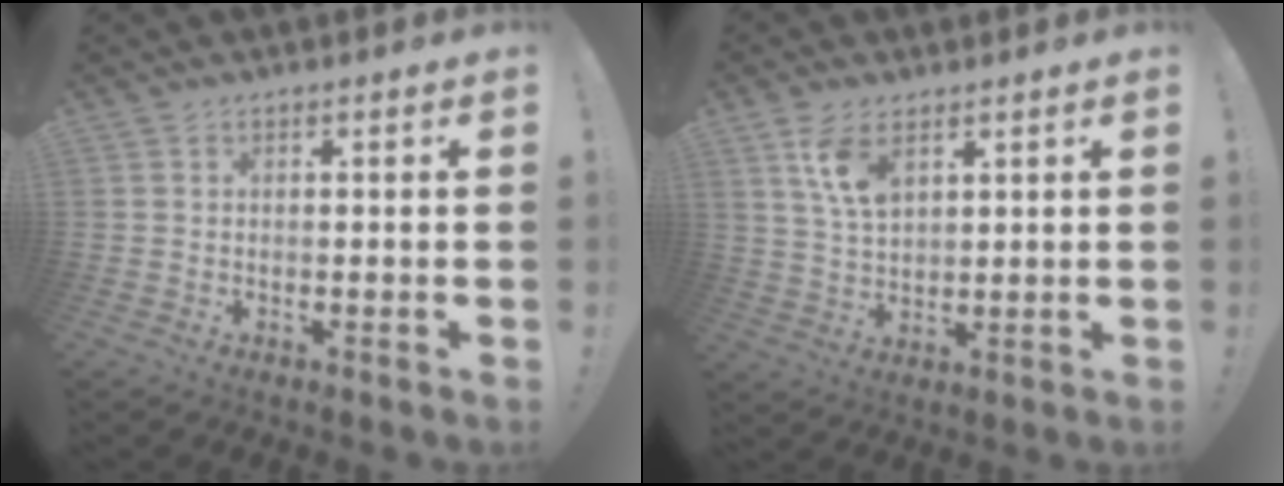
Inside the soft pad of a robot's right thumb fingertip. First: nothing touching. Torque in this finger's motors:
{"motor_torque": [0.11, 0.33, 0.47, 0.63, 0.15]}